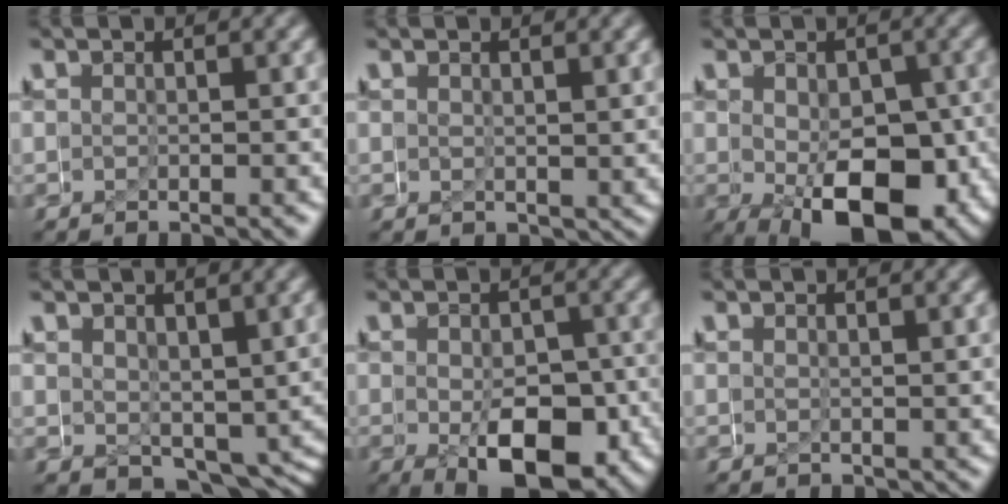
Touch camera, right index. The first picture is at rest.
{"total": 0.9, "force": [0.6, 0.6, 0.3], "torque": [-0.008, -0.004, 0.015]}
{"total": 7.6, "force": [-3.0, 3.4, 6.0], "torque": [-0.085, -0.029, -0.031]}
{"total": 2.8, "force": [-1.5, 1.8, 1.5], "torque": [-0.033, -0.026, -0.011]}
{"total": 6.5, "force": [-3.2, 2.9, 4.8], "torque": [-0.061, -0.027, -0.040]}
{"total": 0.6, "force": [0.5, 0.4, 0.1], "torque": [-0.004, -0.002, 0.012]}